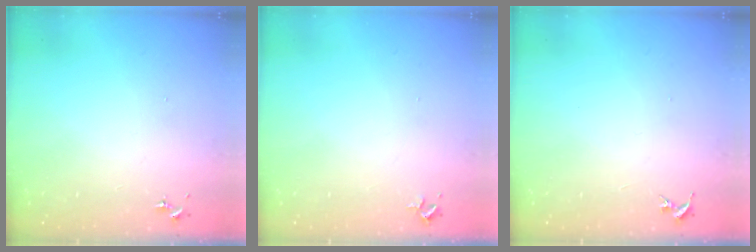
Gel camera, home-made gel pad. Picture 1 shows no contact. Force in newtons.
{"total": 2.2, "press": 2.2, "slide": 0.3}
{"total": 0.0}